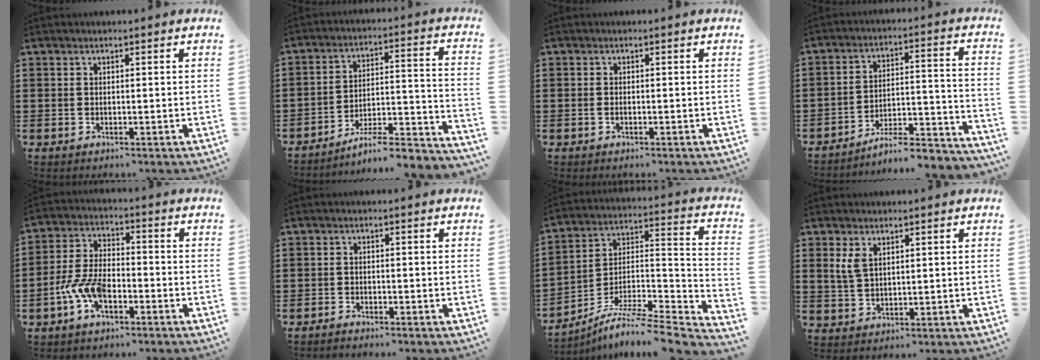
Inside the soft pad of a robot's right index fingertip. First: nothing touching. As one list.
[{"total": 6.0, "force": [-5.1, 0.5, 3.0], "torque": [-0.048, -0.013, -0.102]}, {"total": 0.6, "force": [-0.3, 0.0, 0.5], "torque": [-0.013, -0.008, -0.003]}, {"total": 6.2, "force": [-5.5, 1.0, 2.7], "torque": [-0.042, -0.004, -0.107]}, {"total": 7.4, "force": [-3.3, 3.6, 5.6], "torque": [-0.143, -0.005, -0.069]}, {"total": 1.2, "force": [-1.2, 0.1, 0.0], "torque": [-0.003, 0.003, -0.024]}, {"total": 7.4, "force": [-6.0, 0.9, 4.2], "torque": [-0.076, 0.000, -0.123]}, {"total": 3.1, "force": [1.7, 1.5, 2.0], "torque": [-0.046, 0.006, 0.031]}]